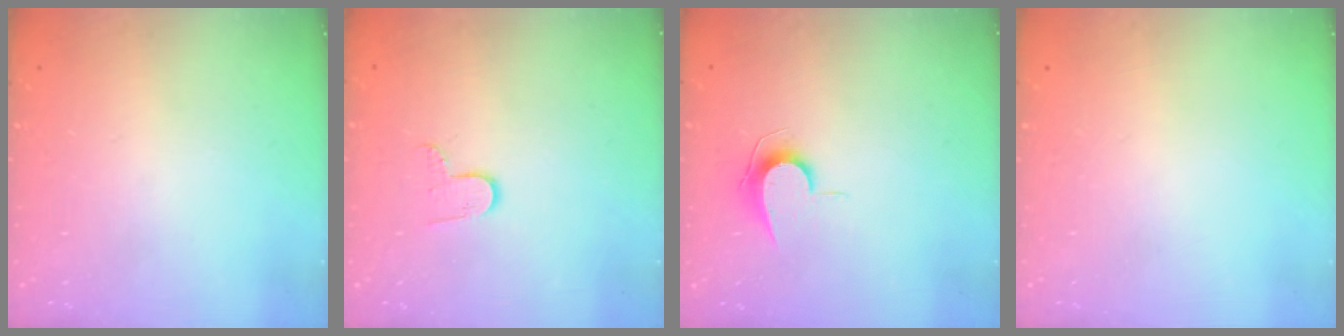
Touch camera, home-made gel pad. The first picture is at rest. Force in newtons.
{"total": 5.2, "press": 5.2, "slide": 0.4}
{"total": 6.8, "press": 6.8, "slide": 0.7}
{"total": 0.0}